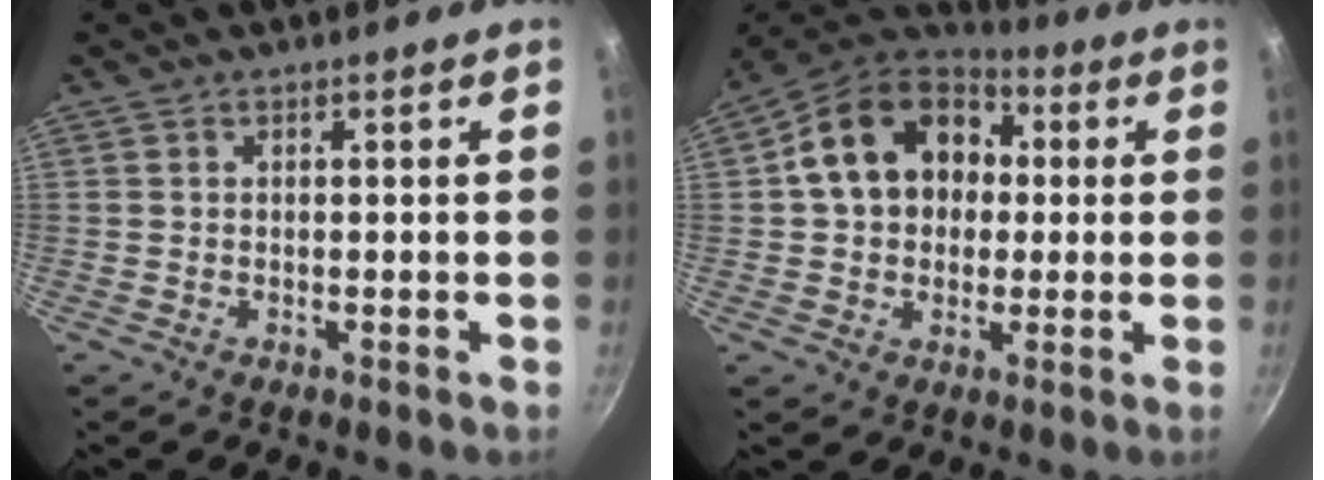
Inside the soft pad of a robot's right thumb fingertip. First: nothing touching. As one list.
[{"total": 17.7, "force": [3.0, 13.9, 10.7], "torque": [-0.157, 0.033, 0.037]}]